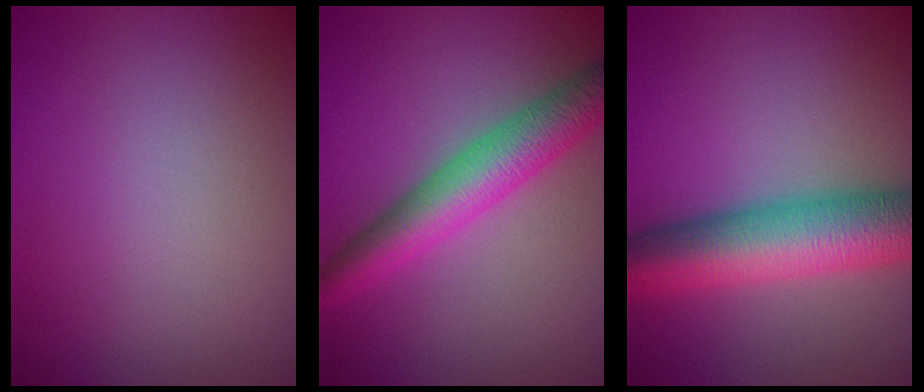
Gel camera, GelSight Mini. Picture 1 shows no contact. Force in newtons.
{"total": 5.7, "press": 5.7, "slide": 0.1}
{"total": 9.6, "press": 9.6, "slide": 0.1}